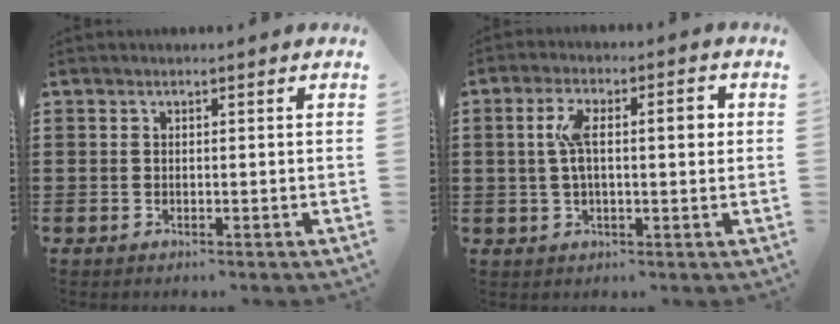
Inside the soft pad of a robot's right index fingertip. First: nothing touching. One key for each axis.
{"total": 6.5, "fx": 0.9, "fy": 2.1, "fz": 6.1, "tx": -0.110, "ty": 0.007, "tz": 0.009}